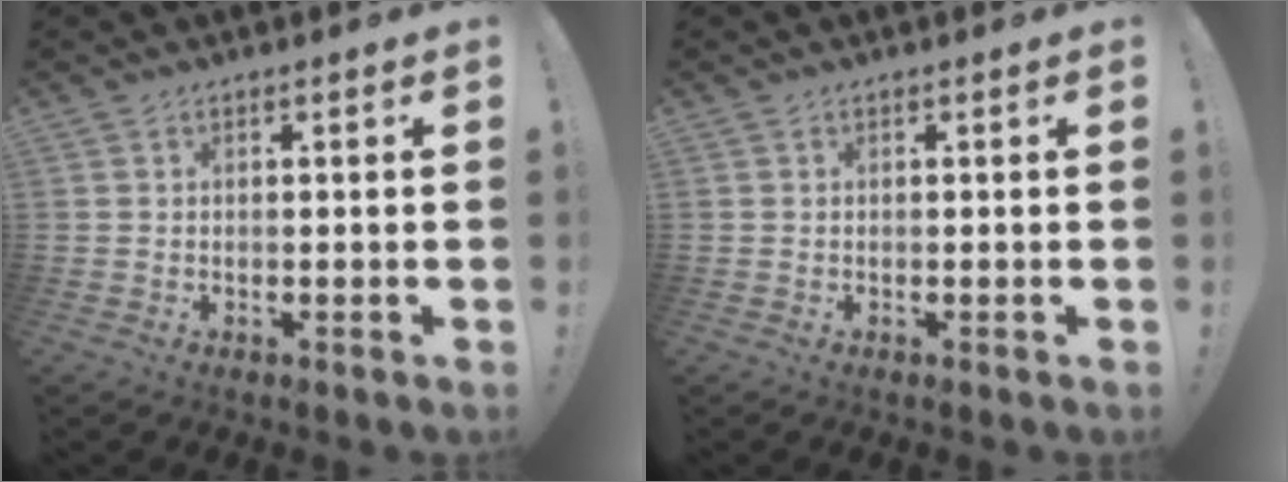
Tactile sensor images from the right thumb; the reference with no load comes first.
{"total": 0.0}